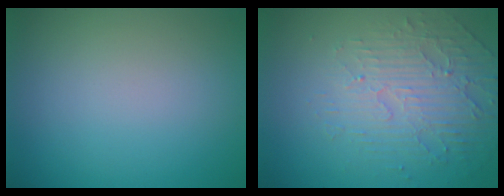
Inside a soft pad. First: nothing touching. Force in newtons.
{"total": 5.1, "press": 3.5, "slide": 3.7}